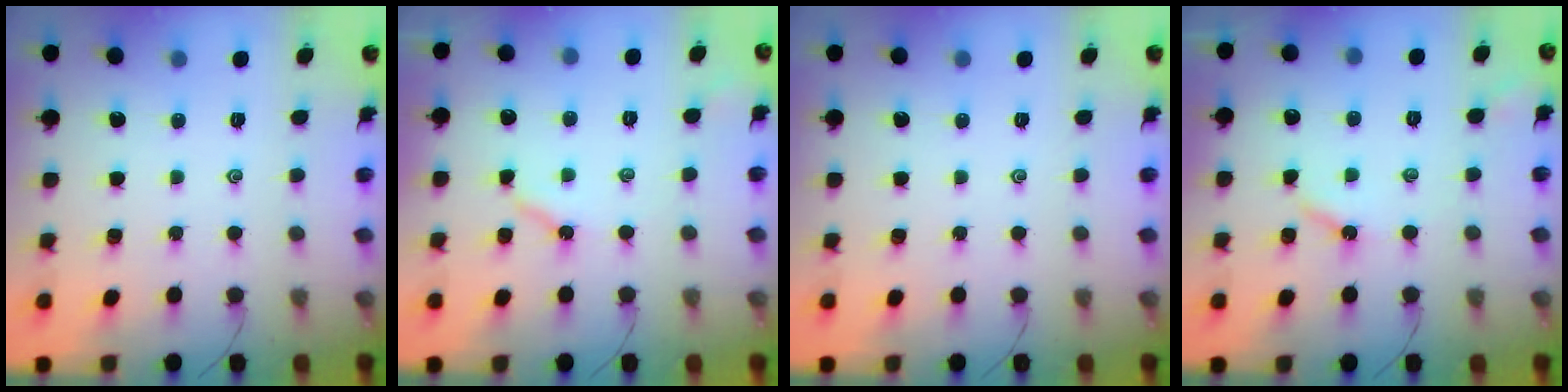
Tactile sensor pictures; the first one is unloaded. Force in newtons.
{"total": 3.9, "press": 3.9, "slide": 0.3}
{"total": 0.0}
{"total": 4.2, "press": 4.1, "slide": 0.8}